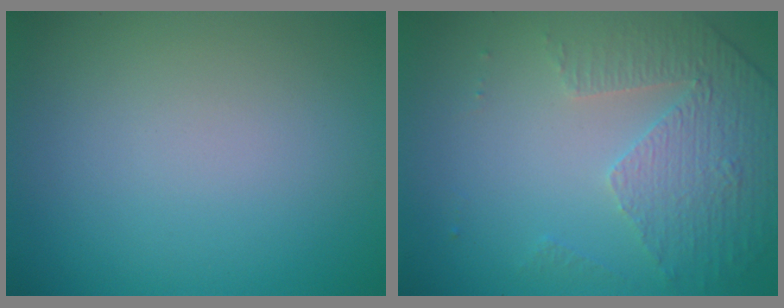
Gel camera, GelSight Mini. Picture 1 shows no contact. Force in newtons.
{"total": 4.8, "press": 3.3, "slide": 3.6}